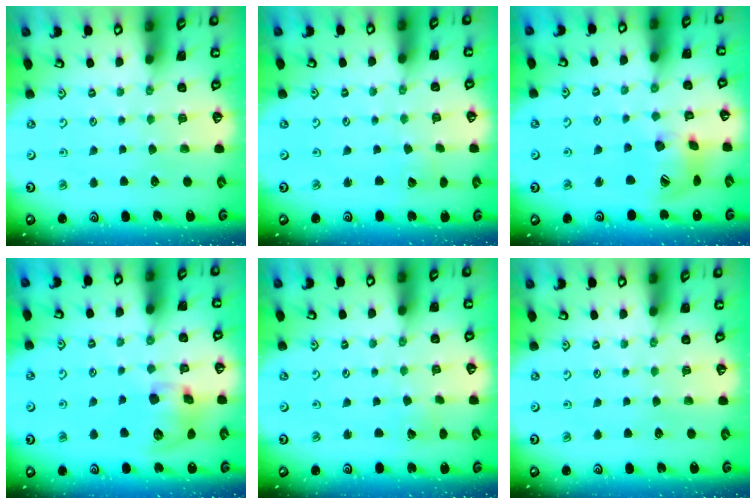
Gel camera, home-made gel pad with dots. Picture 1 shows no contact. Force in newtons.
{"total": 2.6, "press": 2.6, "slide": 0.3}
{"total": 16.3, "press": 16.2, "slide": 2.2}
{"total": 13.6, "press": 13.4, "slide": 2.4}
{"total": 2.7, "press": 2.7, "slide": 0.2}
{"total": 0.0}